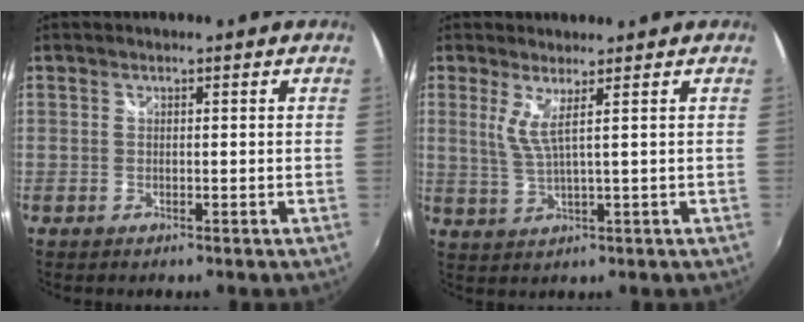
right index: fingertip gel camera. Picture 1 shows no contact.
{"total": 3.4, "force": [1.4, -0.3, 3.1], "torque": [-0.065, -0.012, 0.028]}